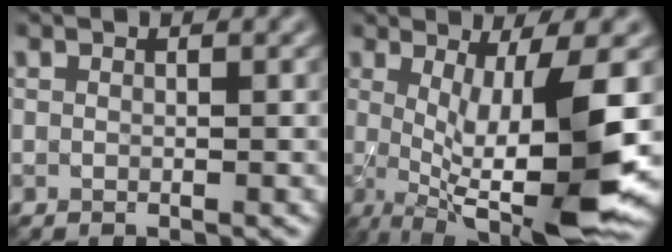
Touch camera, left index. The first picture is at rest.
{"total": 11.9, "force": [-0.5, 2.8, 11.6], "torque": [-0.175, -0.012, 0.002]}